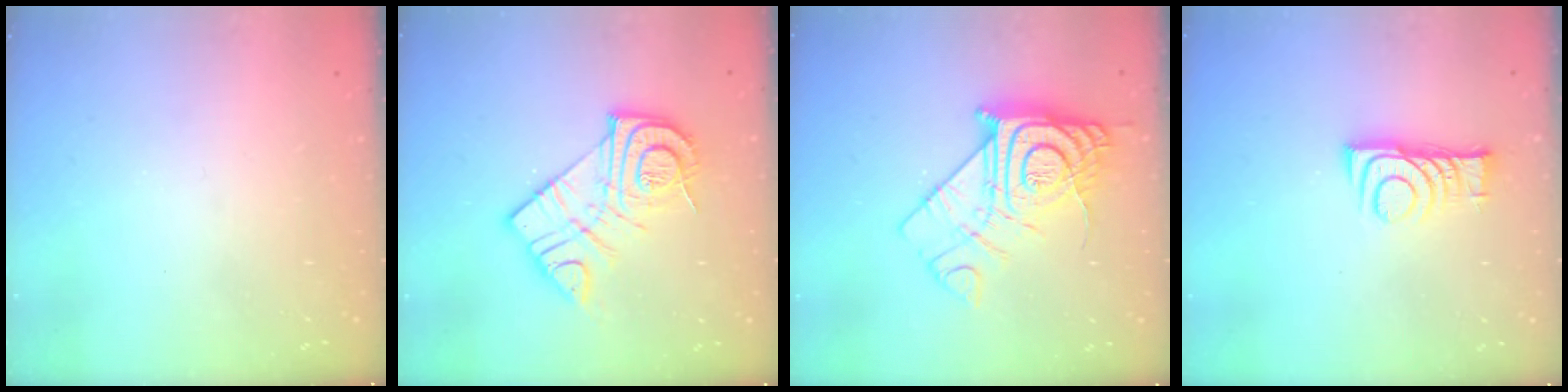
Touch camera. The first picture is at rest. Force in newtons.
{"total": 17.1, "press": 17.0, "slide": 1.8}
{"total": 15.9, "press": 15.8, "slide": 1.7}
{"total": 8.8, "press": 8.8, "slide": 0.3}